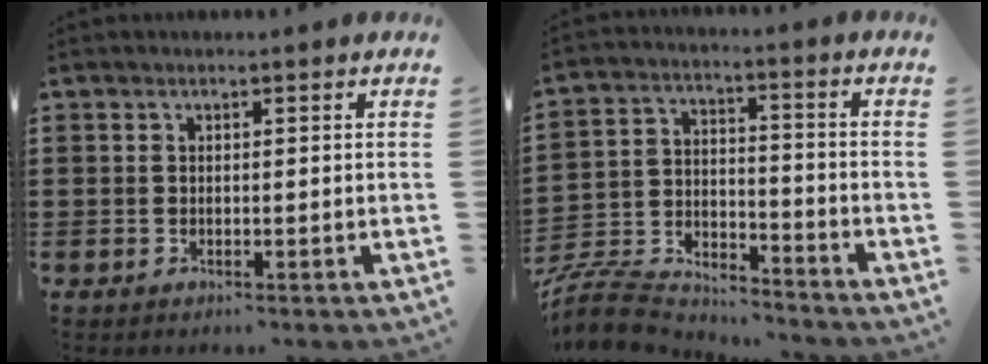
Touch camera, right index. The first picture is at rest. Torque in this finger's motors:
{"motor_torque": [-2.14, 0.00, -0.99, -0.21]}